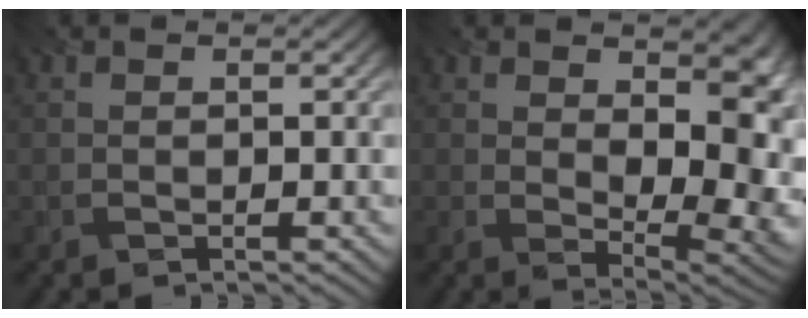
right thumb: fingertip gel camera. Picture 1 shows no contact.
{"total": 10.6, "force": [1.6, 5.7, 8.8], "torque": [-0.111, -0.013, 0.037]}